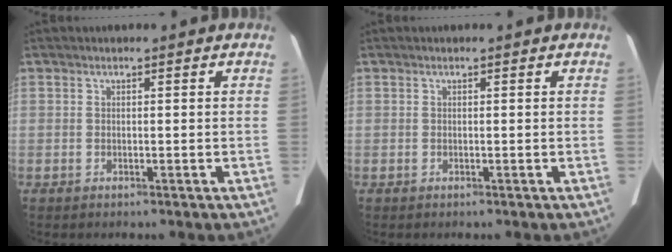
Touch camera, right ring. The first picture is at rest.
{"total": 0.0}